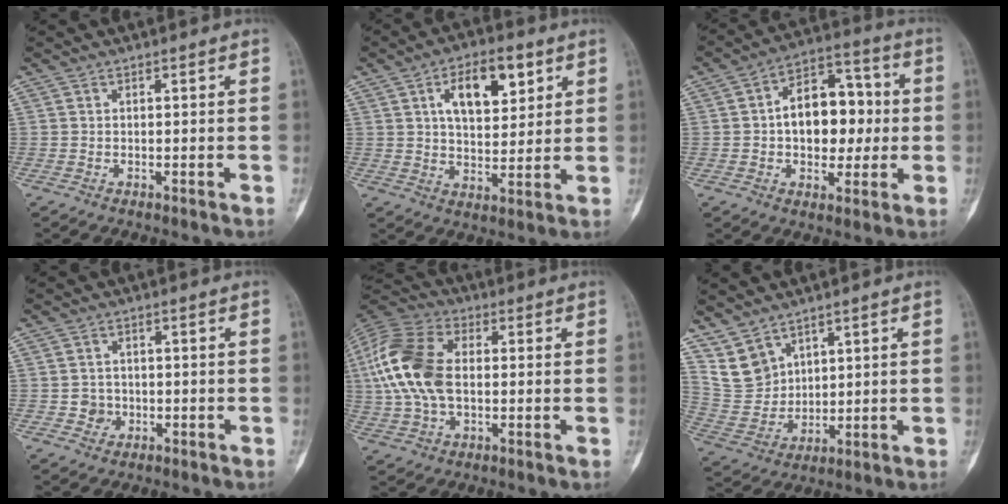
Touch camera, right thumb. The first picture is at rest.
{"total": 12.0, "force": [5.0, 6.2, 9.0], "torque": [-0.109, -0.013, 0.081]}
{"total": 14.6, "force": [0.3, 9.6, 11.0], "torque": [-0.117, 0.031, 0.002]}
{"total": 2.6, "force": [-0.6, 2.5, 0.5], "torque": [0.010, 0.009, -0.010]}
{"total": 16.9, "force": [0.9, 10.4, 13.3], "torque": [-0.286, 0.020, 0.013]}
{"total": 8.2, "force": [5.8, 5.4, 1.9], "torque": [-0.024, -0.037, 0.141]}